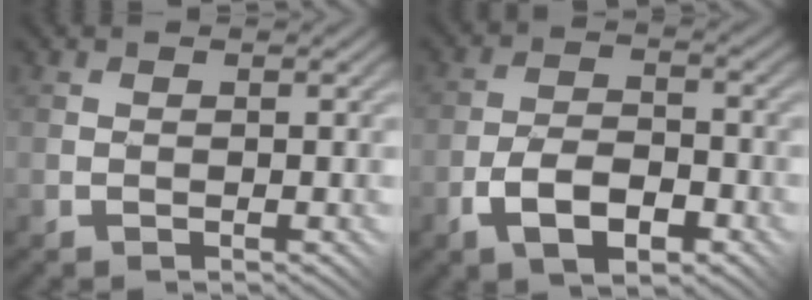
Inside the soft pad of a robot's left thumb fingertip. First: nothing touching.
{"total": 6.5, "force": [-3.2, 3.2, 4.6], "torque": [-0.089, 0.001, -0.067]}